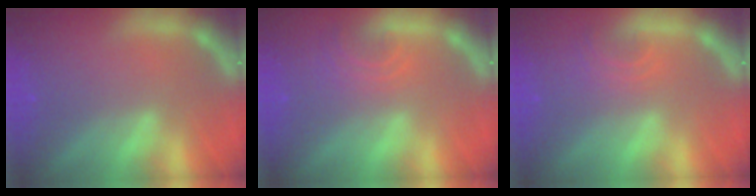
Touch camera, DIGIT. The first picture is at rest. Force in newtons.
{"total": 2.9}
{"total": 2.4}